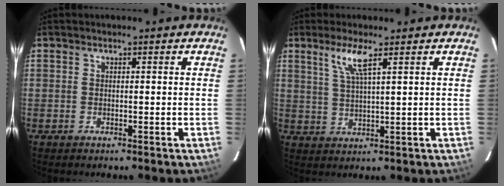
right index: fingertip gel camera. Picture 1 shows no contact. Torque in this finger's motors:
{"motor_torque": [0.61, 0.38, 0.26, 0.08]}